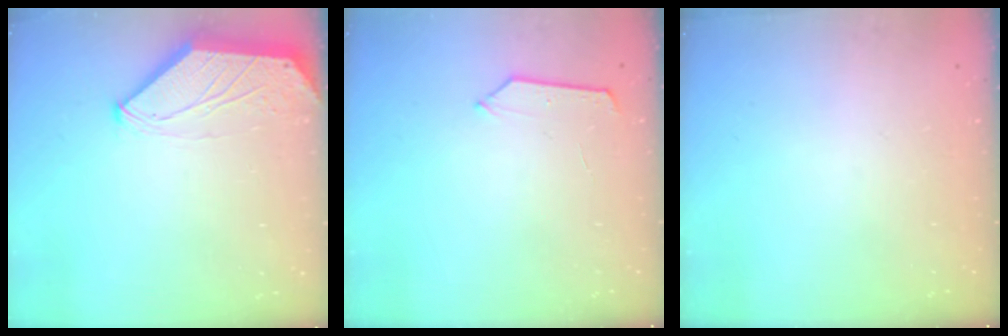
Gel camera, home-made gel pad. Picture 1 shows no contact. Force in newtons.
{"total": 5.6, "press": 5.5, "slide": 0.7}
{"total": 0.0}